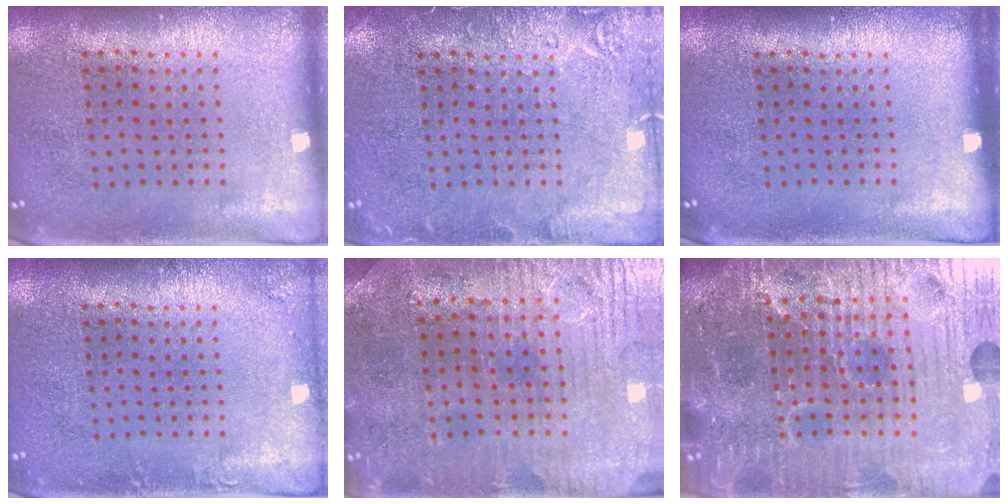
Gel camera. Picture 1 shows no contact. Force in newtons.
{"total": 2.9, "press": 2.9, "slide": 0.4}
{"total": 0.0}
{"total": 1.1, "press": 1.1, "slide": 0.1}
{"total": 1.5, "press": 1.3, "slide": 0.6}
{"total": 7.3, "press": 6.5, "slide": 3.2}